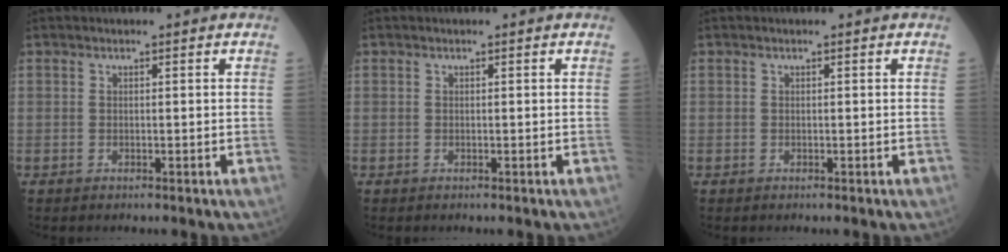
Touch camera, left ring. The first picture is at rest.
{"total": 0.0}
{"total": 0.0}